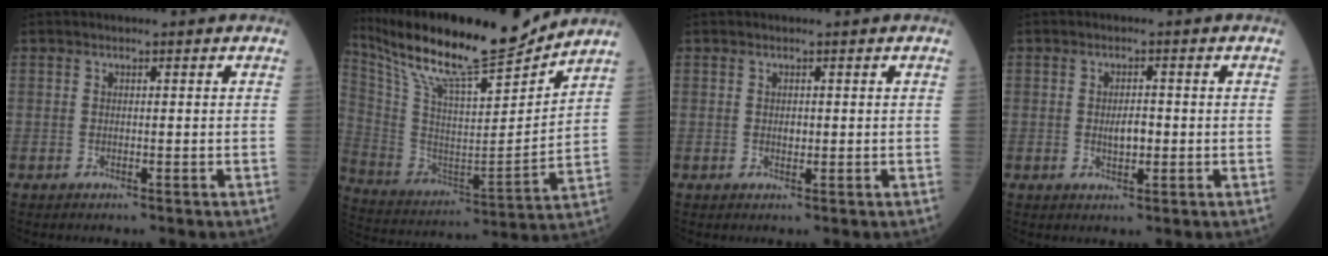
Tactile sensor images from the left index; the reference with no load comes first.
{"total": 22.0, "force": [19.2, 1.9, 10.6], "torque": [-0.212, -0.015, 0.331]}
{"total": 0.8, "force": [0.0, 0.5, 0.6], "torque": [-0.008, -0.003, -0.001]}
{"total": 2.7, "force": [-0.4, 1.1, 2.4], "torque": [-0.043, -0.002, -0.006]}